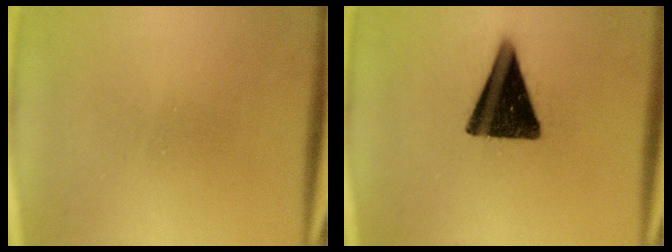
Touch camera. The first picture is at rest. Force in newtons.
{"total": 15.9}